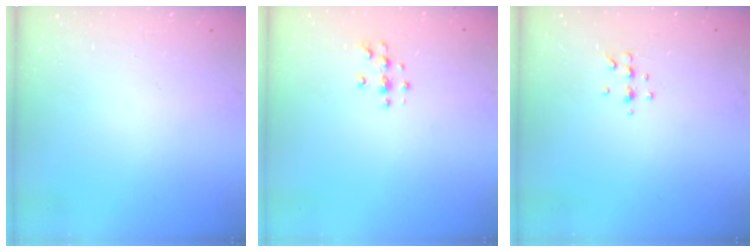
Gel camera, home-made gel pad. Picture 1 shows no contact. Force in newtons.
{"total": 3.8, "press": 3.8, "slide": 0.4}
{"total": 4.7, "press": 4.6, "slide": 1.1}